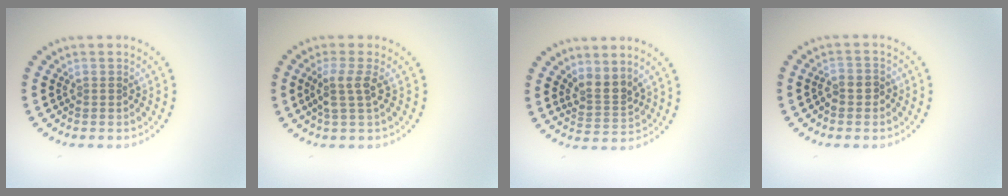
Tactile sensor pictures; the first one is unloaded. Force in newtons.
{"total": 2.4, "press": 1.9, "slide": 1.5}
{"total": 2.6, "press": 1.9, "slide": 1.7}
{"total": 1.8, "press": 1.7, "slide": 0.7}